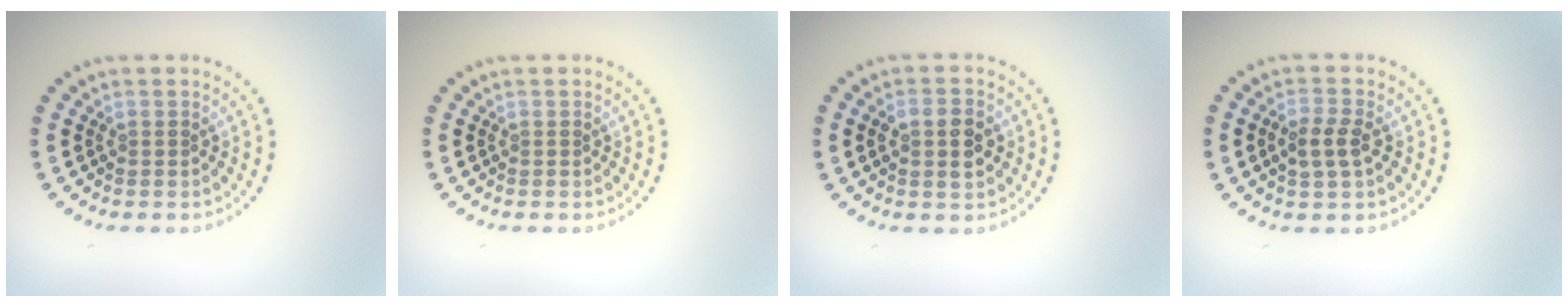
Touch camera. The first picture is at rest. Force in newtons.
{"total": 0.0}
{"total": 2.8, "press": 2.8, "slide": 0.4}
{"total": 2.4, "press": 2.3, "slide": 0.5}